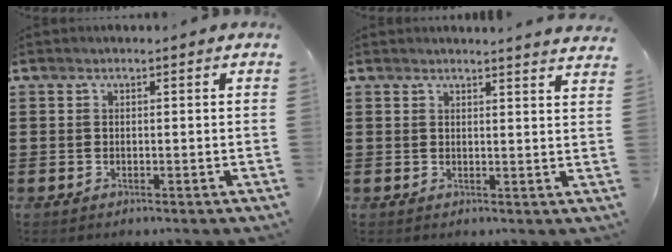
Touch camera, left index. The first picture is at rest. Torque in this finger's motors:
{"motor_torque": [0.02, -0.02, 0.12, 0.03]}